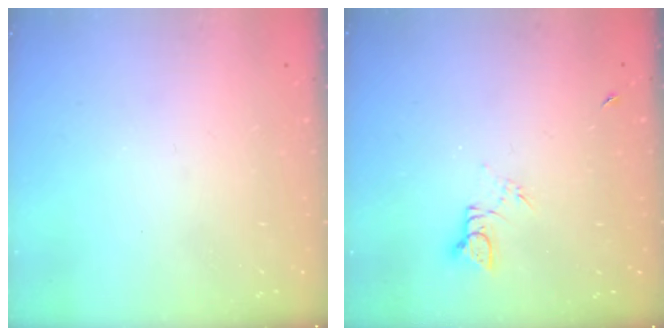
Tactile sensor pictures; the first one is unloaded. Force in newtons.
{"total": 3.3, "press": 3.3, "slide": 0.2}